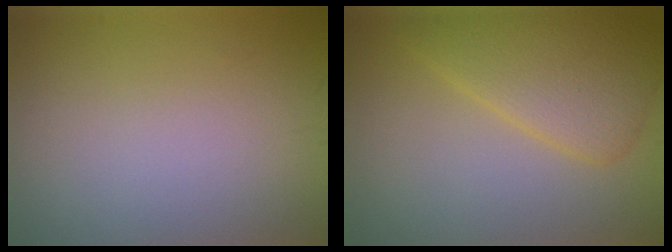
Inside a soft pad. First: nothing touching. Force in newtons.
{"total": 4.9, "press": 4.9, "slide": 0.2}